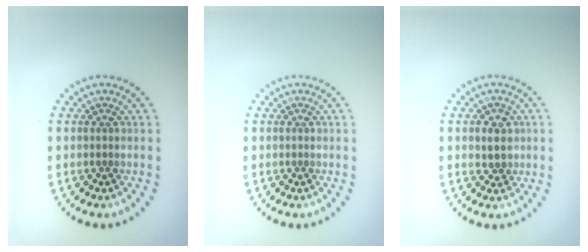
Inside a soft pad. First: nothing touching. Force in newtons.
{"total": 0.0}
{"total": 2.2, "press": 2.1, "slide": 0.6}